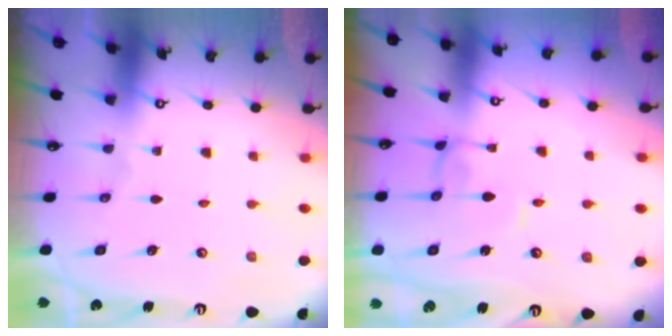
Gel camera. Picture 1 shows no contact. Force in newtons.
{"total": 2.2, "press": 2.2, "slide": 0.2}